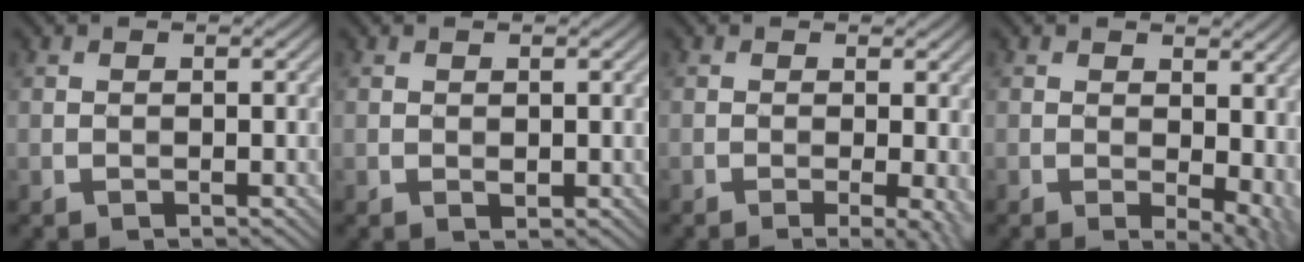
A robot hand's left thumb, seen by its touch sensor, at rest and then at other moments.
{"total": 0.6, "force": [0.1, 0.4, 0.4], "torque": [-0.006, 0.000, 0.002]}
{"total": 3.9, "force": [-0.9, 0.9, 3.7], "torque": [-0.054, -0.002, -0.012]}
{"total": 6.4, "force": [0.4, 3.4, 5.4], "torque": [-0.066, -0.005, 0.014]}